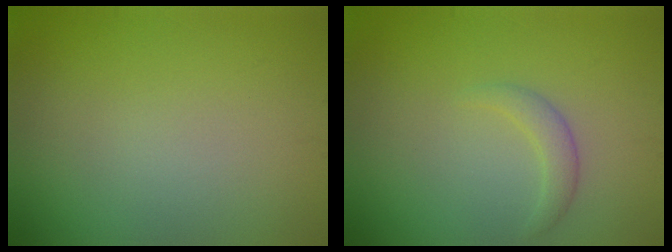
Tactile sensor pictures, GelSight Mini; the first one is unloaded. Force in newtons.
{"total": 1.4, "press": 1.4, "slide": 0.2}